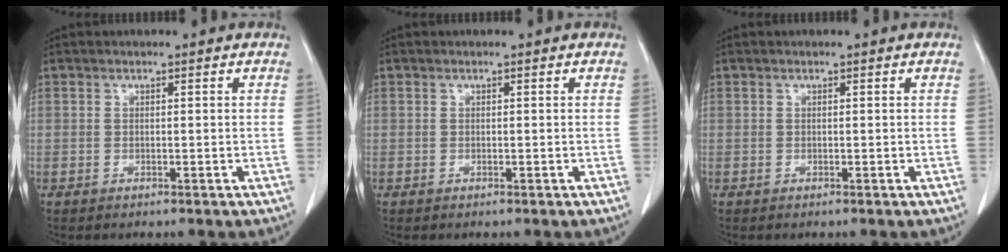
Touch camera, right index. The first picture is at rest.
{"total": 0.0}
{"total": 0.0}